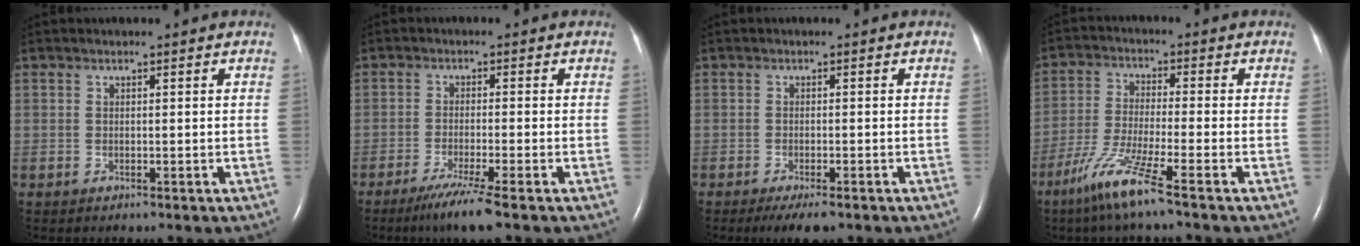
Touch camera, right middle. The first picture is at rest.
{"total": 5.9, "force": [-4.1, -0.9, 4.1], "torque": [-0.078, -0.020, -0.077]}
{"total": 4.3, "force": [-3.1, 1.0, 2.9], "torque": [-0.043, -0.009, -0.043]}
{"total": 8.5, "force": [-5.4, -0.8, 6.4], "torque": [-0.132, -0.029, -0.112]}